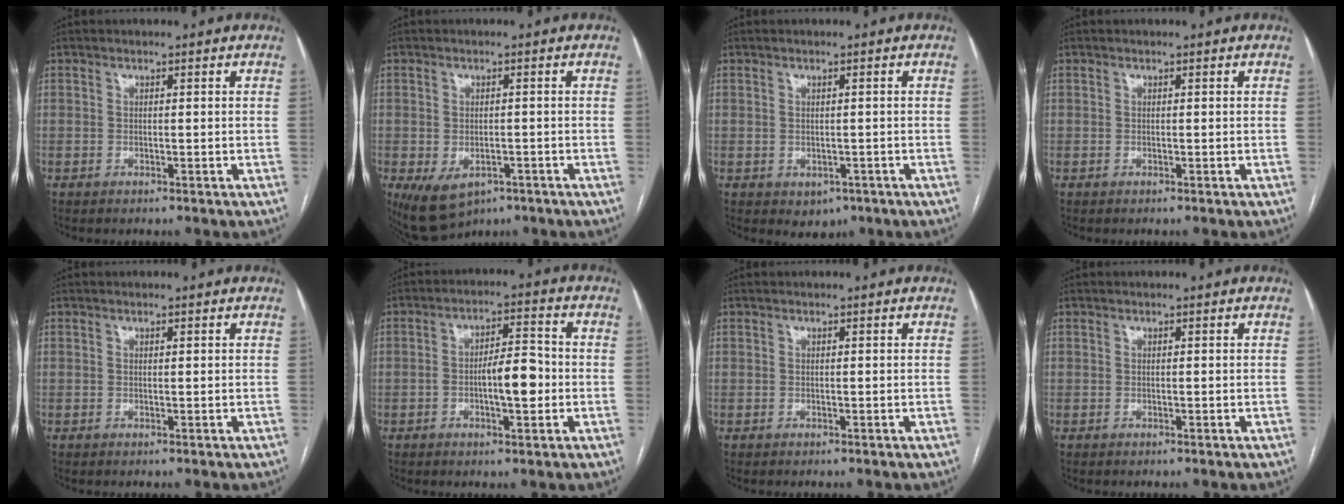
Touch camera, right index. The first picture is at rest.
{"total": 7.2, "force": [-3.8, 4.3, 4.4], "torque": [-0.079, -0.003, -0.047]}
{"total": 2.8, "force": [-1.2, 2.1, 1.4], "torque": [-0.009, 0.001, -0.004]}
{"total": 0.0}
{"total": 0.0}
{"total": 7.1, "force": [-1.3, 2.0, 6.6], "torque": [-0.112, 0.016, -0.018]}
{"total": 0.0}
{"total": 0.0}